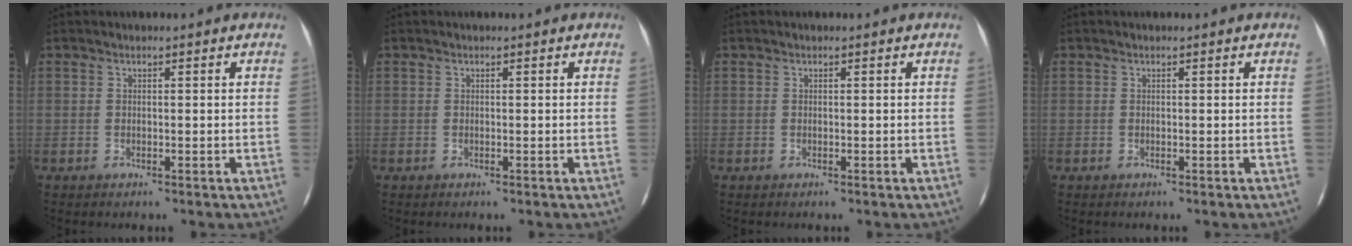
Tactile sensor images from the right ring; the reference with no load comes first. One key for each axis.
{"total": 0.0}
{"total": 0.0}
{"total": 0.0}